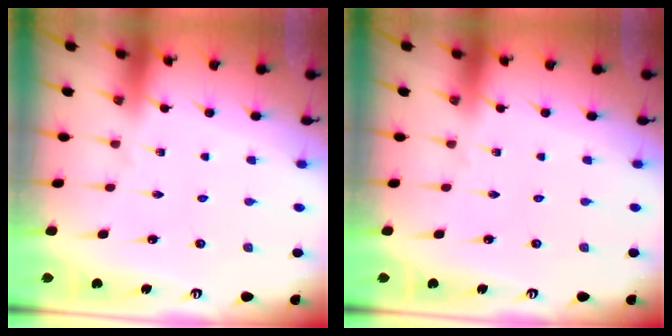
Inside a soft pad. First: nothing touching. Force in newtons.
{"total": 0.0}